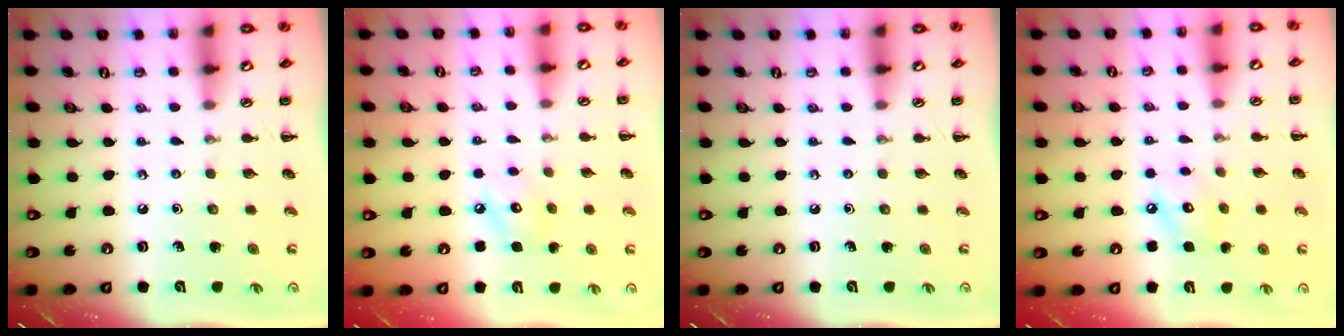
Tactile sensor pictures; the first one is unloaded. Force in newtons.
{"total": 6.7, "press": 6.7, "slide": 0.4}
{"total": 0.0}
{"total": 7.7, "press": 7.7, "slide": 0.8}